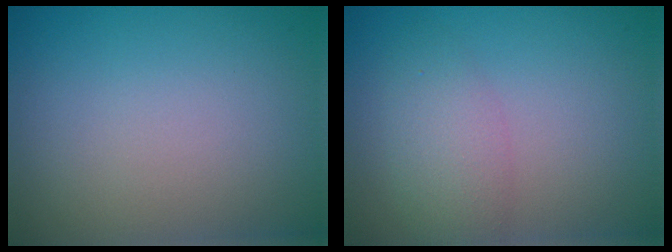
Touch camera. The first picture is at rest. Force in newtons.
{"total": 3.0, "press": 3.0, "slide": 0.0}